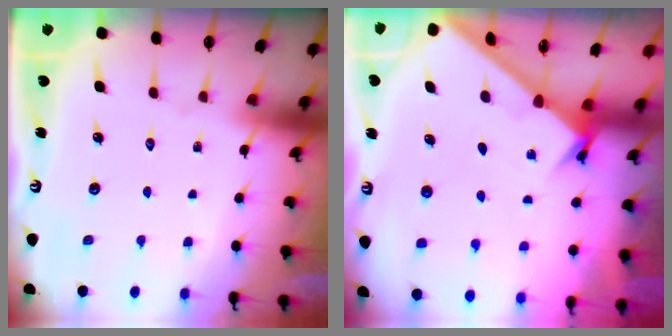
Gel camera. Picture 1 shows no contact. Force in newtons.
{"total": 1.7, "press": 1.7, "slide": 0.2}